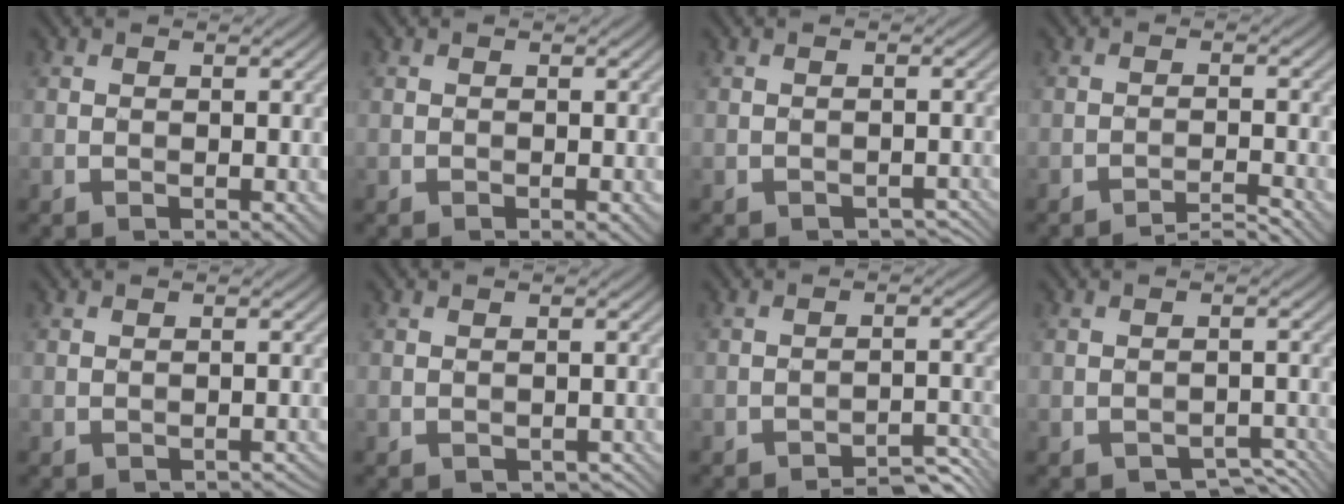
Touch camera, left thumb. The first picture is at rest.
{"total": 0.0}
{"total": 1.1, "force": [-1.0, 0.3, 0.3], "torque": [-0.007, -0.005, -0.015]}
{"total": 2.8, "force": [-2.7, -0.5, 0.6], "torque": [0.000, 0.011, -0.059]}
{"total": 0.8, "force": [-0.7, -0.2, -0.2], "torque": [0.006, 0.000, -0.013]}
{"total": 0.8, "force": [-0.7, 0.3, 0.1], "torque": [-0.003, -0.002, -0.012]}
{"total": 3.5, "force": [-3.4, -0.1, 0.8], "torque": [-0.005, 0.011, -0.054]}
{"total": 2.4, "force": [-2.3, 0.8, 0.6], "torque": [-0.014, 0.000, -0.029]}